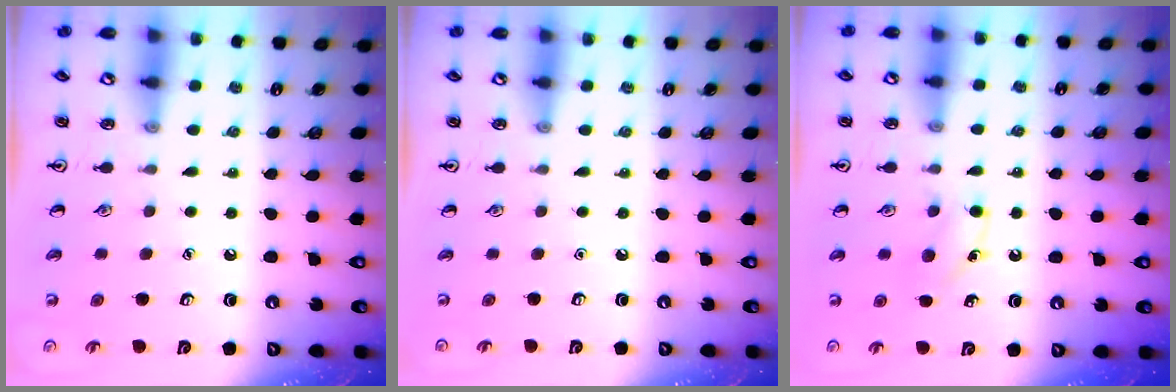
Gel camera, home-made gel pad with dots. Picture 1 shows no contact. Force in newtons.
{"total": 0.0}
{"total": 6.9, "press": 6.7, "slide": 1.8}